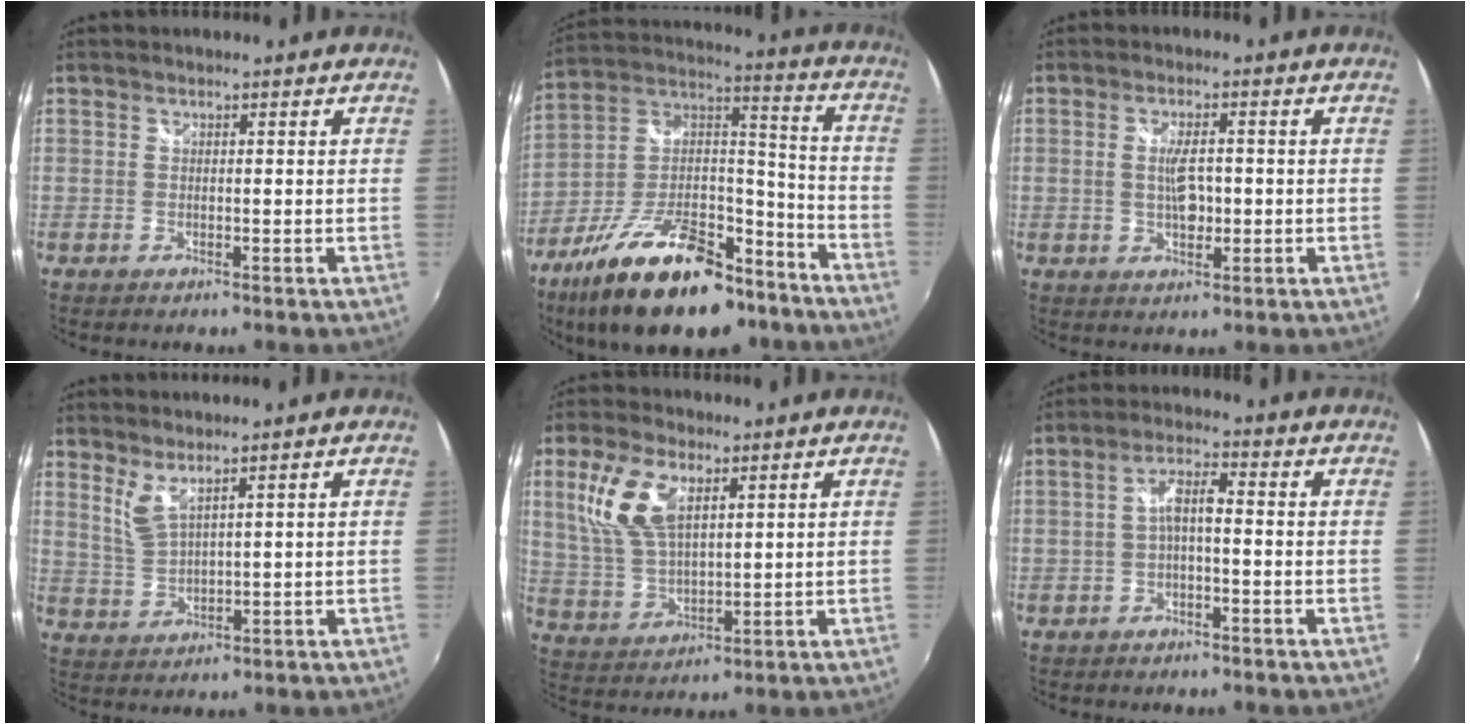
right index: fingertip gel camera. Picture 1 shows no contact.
{"total": 26.2, "force": [-17.1, 11.5, 16.2], "torque": [-0.300, 0.004, -0.268]}
{"total": 7.7, "force": [0.7, 5.3, 5.5], "torque": [-0.090, 0.002, 0.018]}
{"total": 3.6, "force": [2.7, 0.4, 2.4], "torque": [-0.050, -0.004, 0.057]}
{"total": 10.9, "force": [4.6, 5.2, 8.4], "torque": [-0.177, 0.011, 0.100]}
{"total": 4.0, "force": [-1.0, 1.0, 3.8], "torque": [-0.076, 0.012, -0.018]}